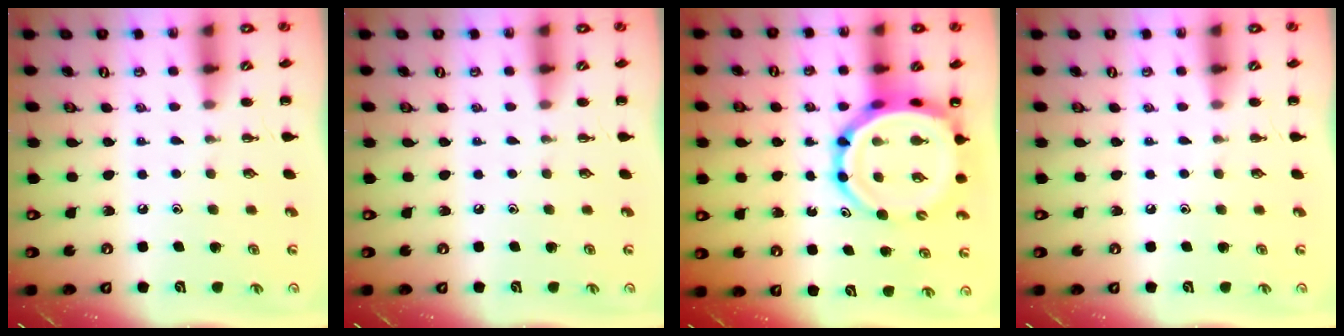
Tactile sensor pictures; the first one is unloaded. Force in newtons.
{"total": 0.0}
{"total": 13.1, "press": 12.5, "slide": 3.9}
{"total": 0.0}